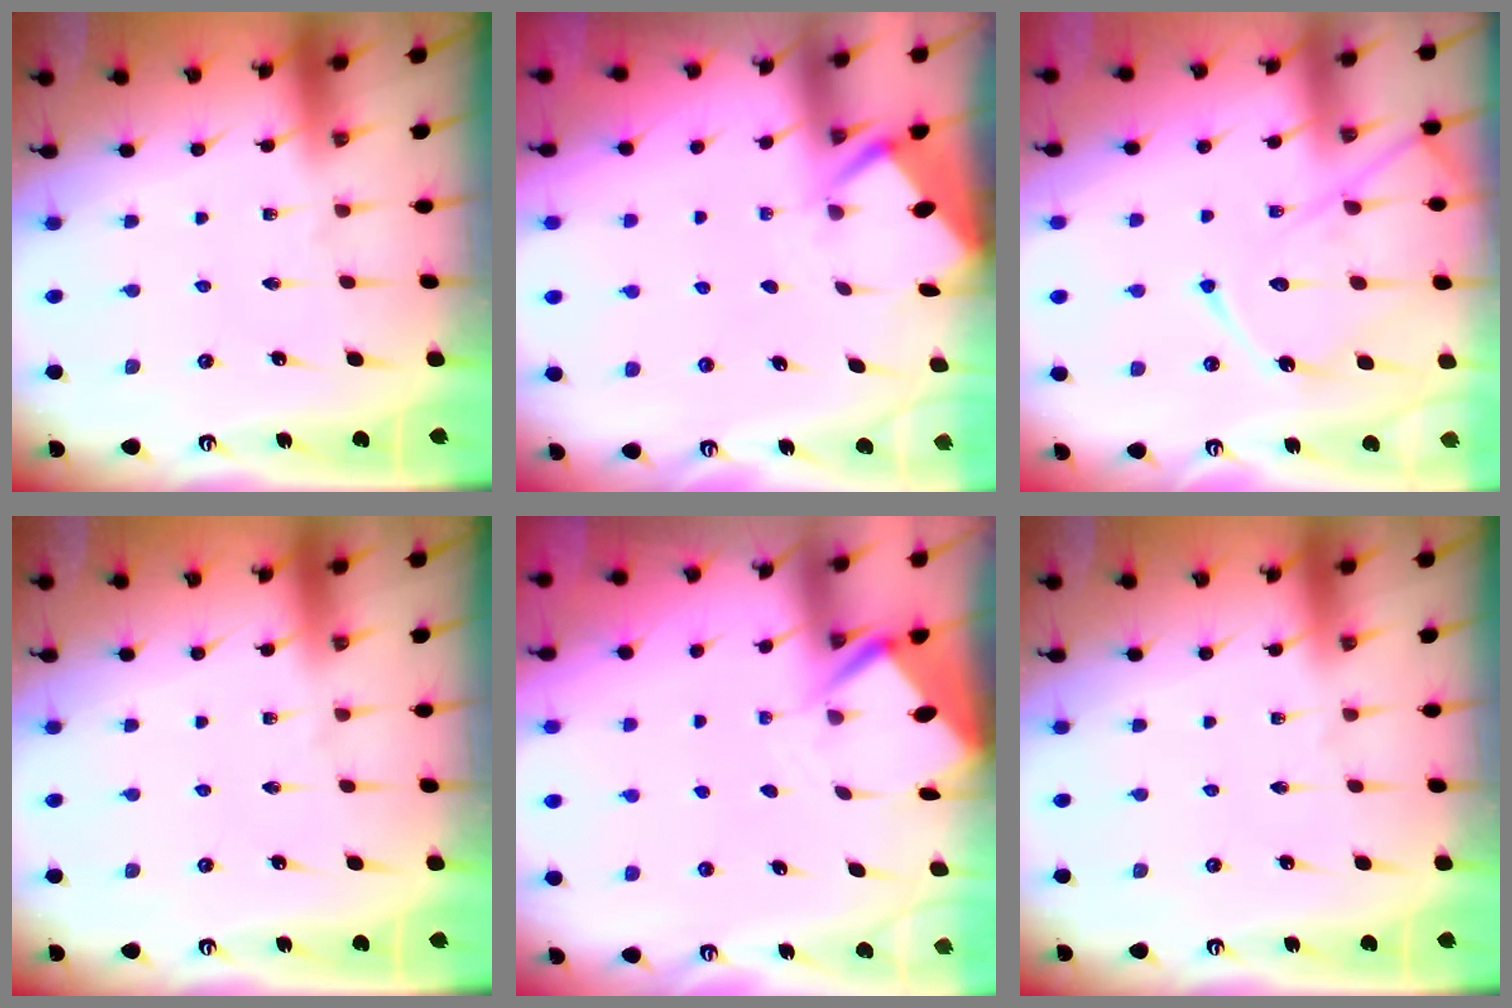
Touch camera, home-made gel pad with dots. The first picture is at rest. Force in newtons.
{"total": 2.7, "press": 2.7, "slide": 0.2}
{"total": 15.4, "press": 15.3, "slide": 1.3}
{"total": 0.0}
{"total": 3.5, "press": 3.5, "slide": 0.3}
{"total": 0.0}